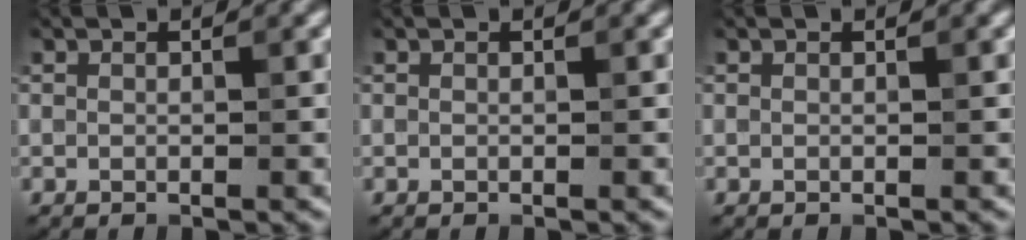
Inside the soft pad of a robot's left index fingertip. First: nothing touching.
{"total": 0.0}
{"total": 0.0}